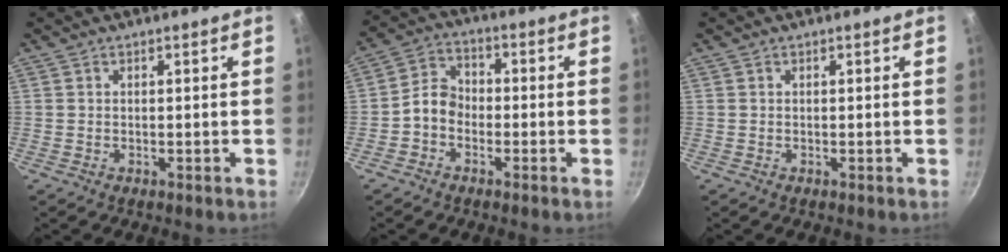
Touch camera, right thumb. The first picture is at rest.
{"total": 5.5, "force": [-2.0, 4.2, 2.9], "torque": [-0.036, 0.031, -0.053]}
{"total": 0.0}